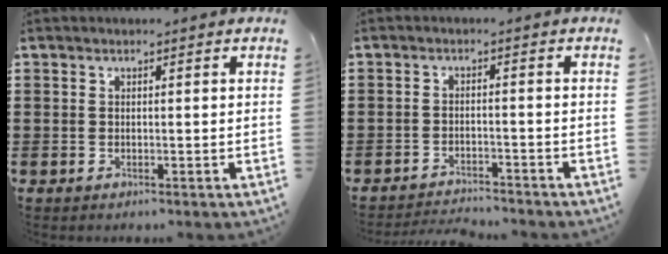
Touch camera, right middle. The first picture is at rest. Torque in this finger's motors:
{"motor_torque": [0.01, 0.00, -0.05, 0.01]}